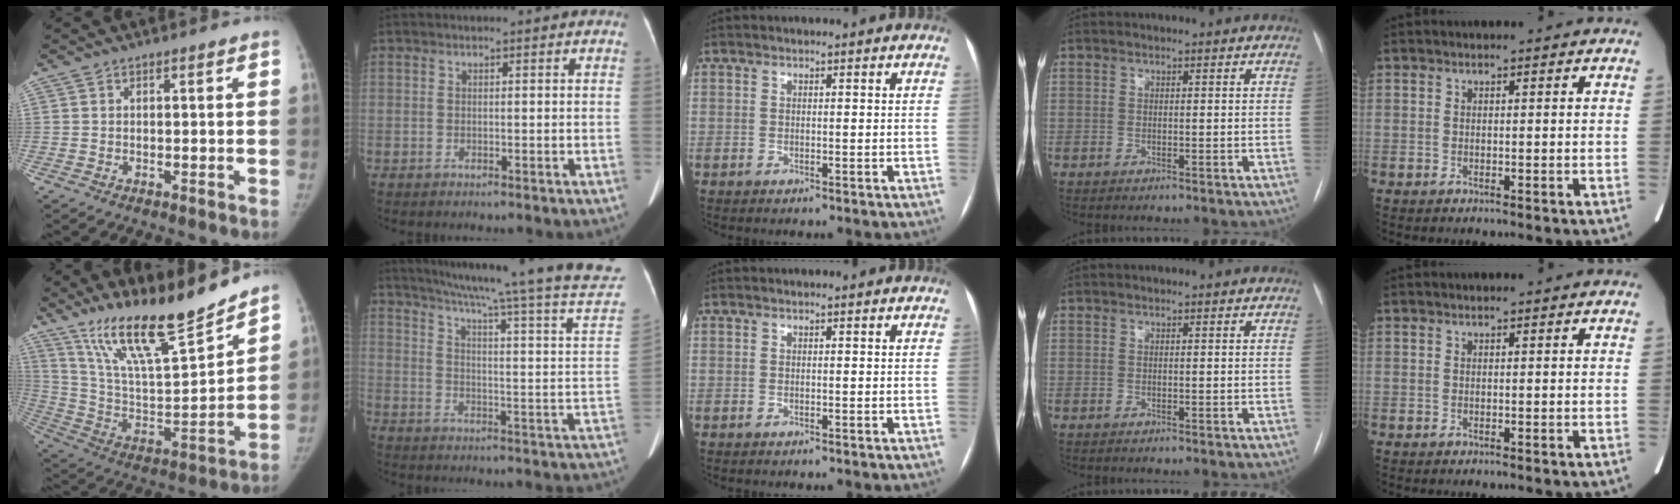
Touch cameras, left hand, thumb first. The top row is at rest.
{"thumb": {"total": 20.7, "force": [16.8, 3.1, 11.7], "torque": [-0.168, -0.094, 0.301]}, "index": {"total": 28.0, "force": [24.4, -2.2, 13.6], "torque": [-0.213, -0.085, 0.308]}}